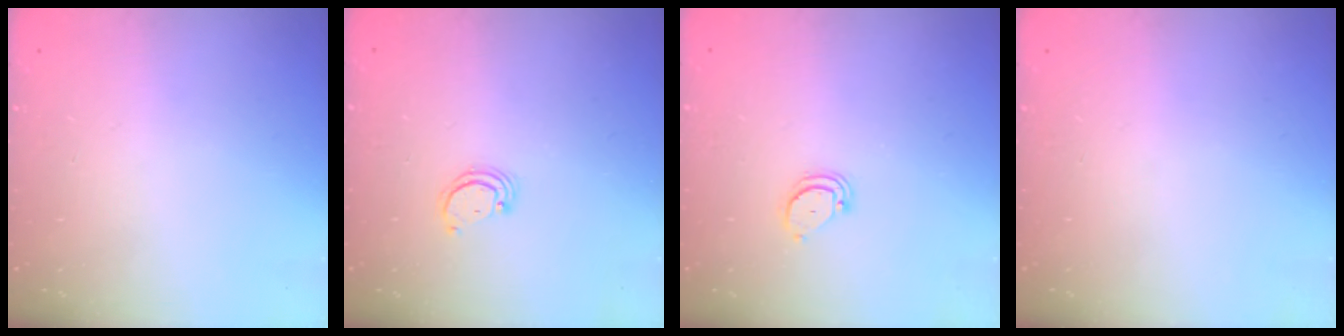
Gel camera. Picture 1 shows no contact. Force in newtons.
{"total": 1.7, "press": 1.7, "slide": 0.1}
{"total": 2.1, "press": 2.1, "slide": 0.1}
{"total": 0.0}